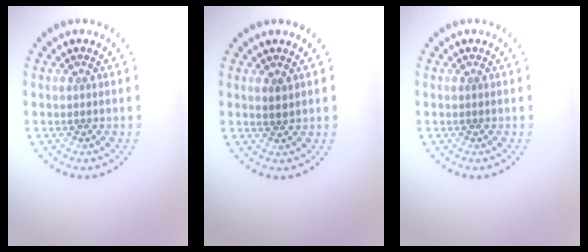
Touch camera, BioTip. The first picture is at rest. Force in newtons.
{"total": 1.0, "press": 0.9, "slide": 0.4}
{"total": 0.0}